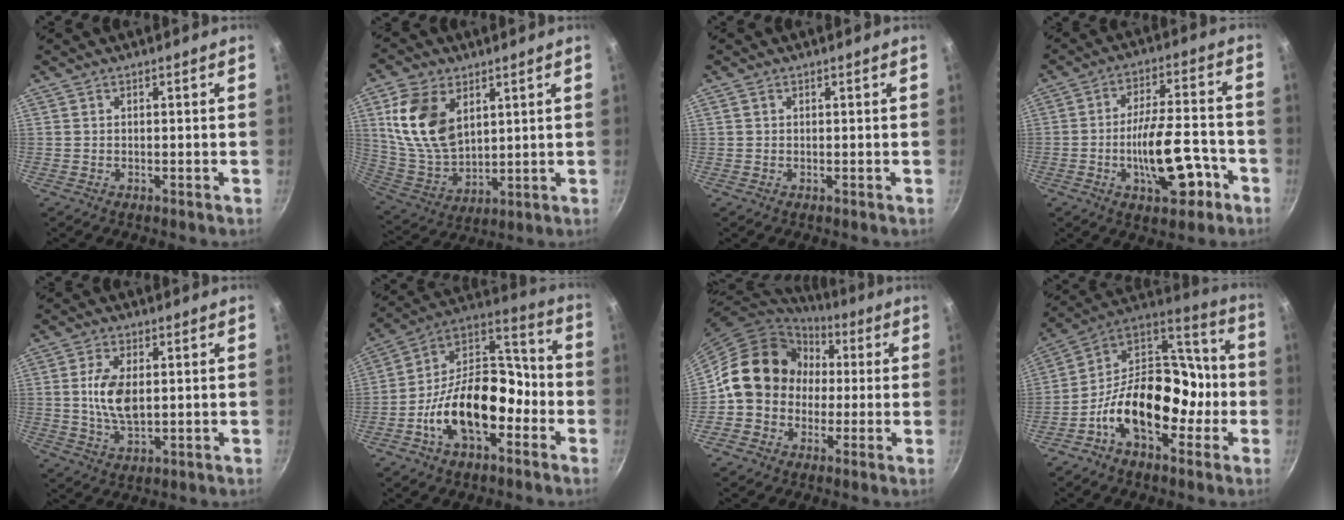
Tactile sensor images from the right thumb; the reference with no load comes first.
{"total": 15.5, "force": [5.4, 9.8, 10.7], "torque": [-0.189, -0.026, 0.120]}
{"total": 0.6, "force": [0.2, 0.5, 0.2], "torque": [-0.004, 0.003, 0.003]}
{"total": 14.0, "force": [-5.3, 5.8, 11.6], "torque": [-0.164, 0.040, -0.075]}
{"total": 8.6, "force": [1.0, 4.5, 7.2], "torque": [-0.137, -0.007, 0.021]}
{"total": 19.8, "force": [-6.9, 11.6, 14.6], "torque": [-0.206, 0.072, -0.130]}
{"total": 14.6, "force": [0.6, 12.9, 6.8], "torque": [-0.068, 0.033, -0.005]}
{"total": 21.0, "force": [-6.2, 13.3, 15.0], "torque": [-0.192, 0.079, -0.120]}